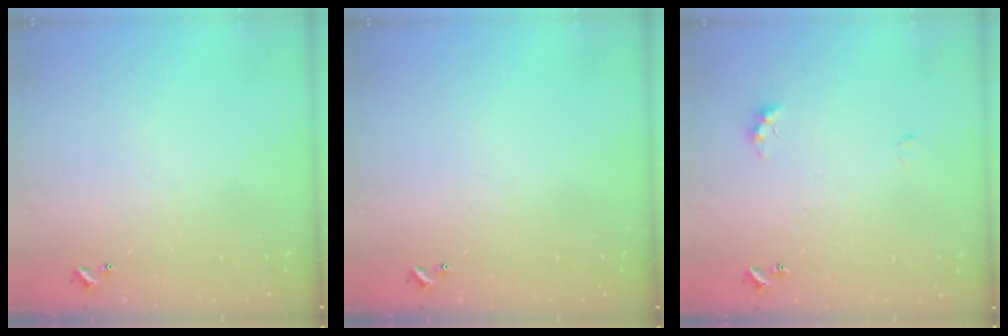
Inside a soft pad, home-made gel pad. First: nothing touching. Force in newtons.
{"total": 0.0}
{"total": 4.9, "press": 4.8, "slide": 0.7}